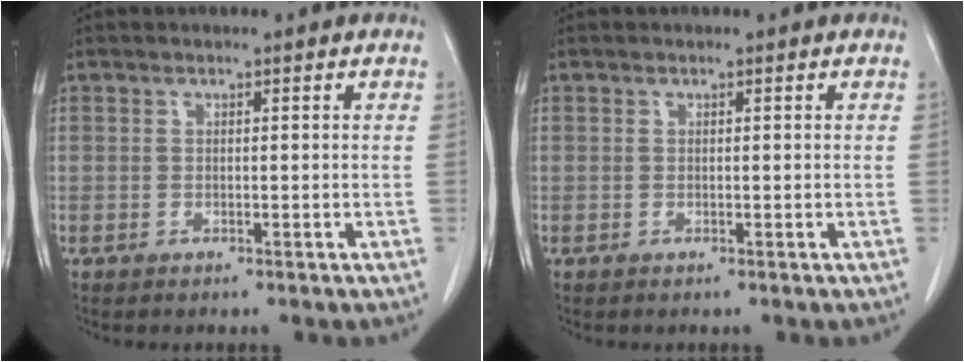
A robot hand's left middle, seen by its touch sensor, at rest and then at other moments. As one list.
[{"total": 0.0}]